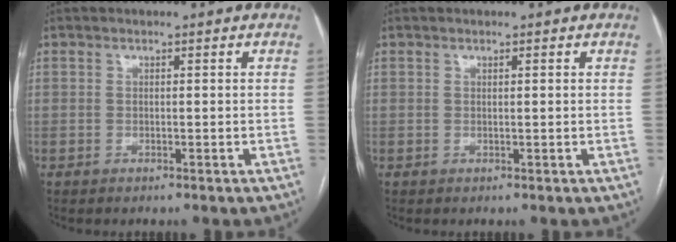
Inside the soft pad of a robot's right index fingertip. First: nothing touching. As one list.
[{"total": 0.0}]